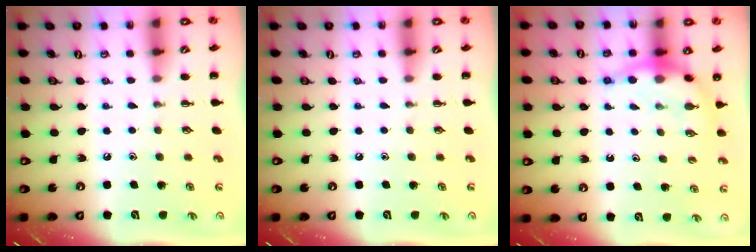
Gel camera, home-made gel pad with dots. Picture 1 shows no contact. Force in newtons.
{"total": 0.0}
{"total": 7.1, "press": 7.1, "slide": 0.7}